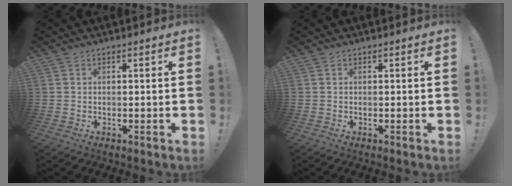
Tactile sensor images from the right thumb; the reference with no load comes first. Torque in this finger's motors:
{"motor_torque": [0.00, 0.00, 0.00, 0.00, 0.00]}